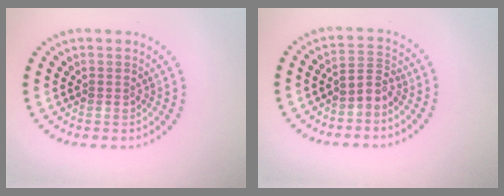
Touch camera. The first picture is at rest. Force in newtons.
{"total": 2.2, "press": 1.4, "slide": 1.6}